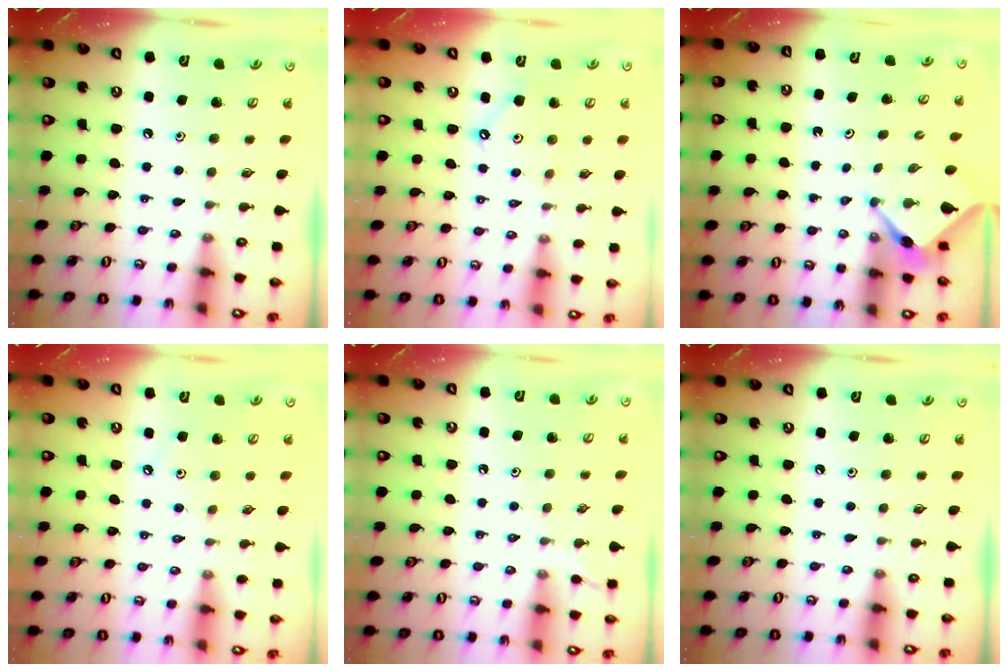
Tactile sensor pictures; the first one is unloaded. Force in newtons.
{"total": 5.2, "press": 5.1, "slide": 0.6}
{"total": 3.1, "press": 3.1, "slide": 0.3}
{"total": 2.8, "press": 2.7, "slide": 0.6}
{"total": 1.8, "press": 1.8, "slide": 0.4}
{"total": 0.0}